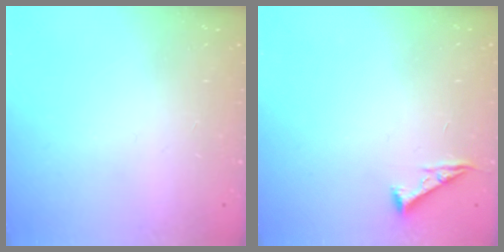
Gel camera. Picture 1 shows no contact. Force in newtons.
{"total": 4.3, "press": 4.3, "slide": 0.6}